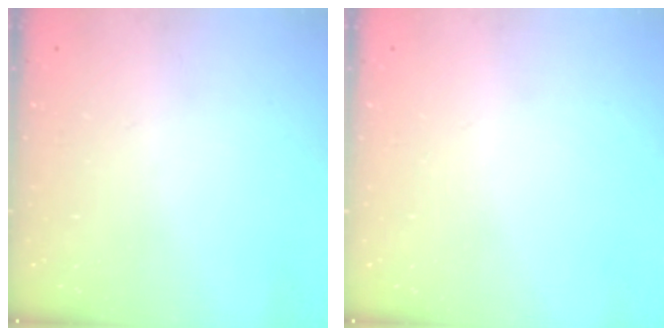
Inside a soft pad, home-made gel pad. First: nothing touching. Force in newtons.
{"total": 0.0}